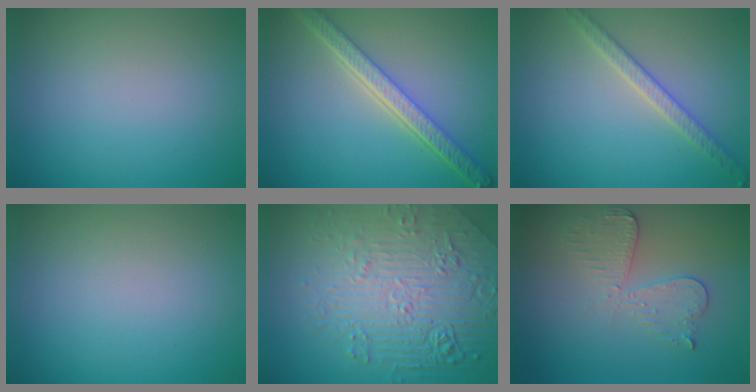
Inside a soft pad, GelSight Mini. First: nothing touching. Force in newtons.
{"total": 5.3, "press": 4.0, "slide": 3.4}
{"total": 2.9, "press": 2.8, "slide": 0.6}
{"total": 0.0}
{"total": 8.9, "press": 6.2, "slide": 6.4}
{"total": 2.9, "press": 2.7, "slide": 1.2}